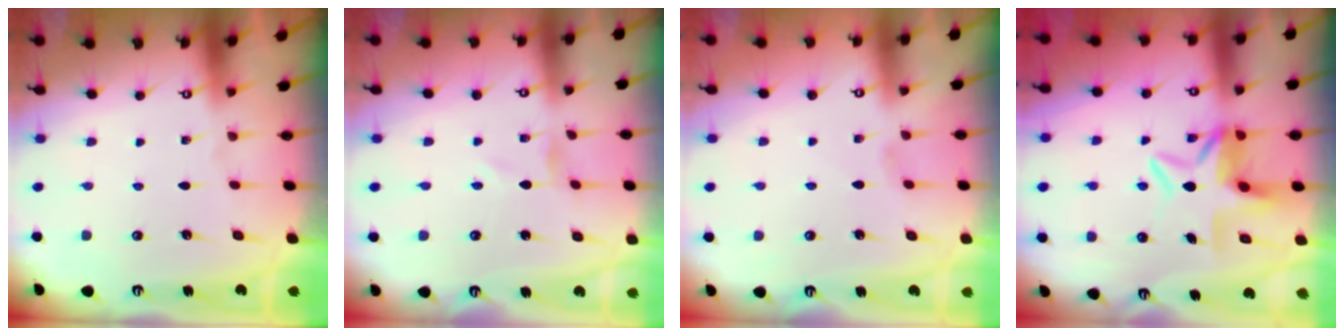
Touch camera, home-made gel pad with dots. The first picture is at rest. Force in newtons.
{"total": 0.5, "press": 0.5, "slide": 0.2}
{"total": 1.0, "press": 0.9, "slide": 0.4}
{"total": 7.3, "press": 6.9, "slide": 2.4}